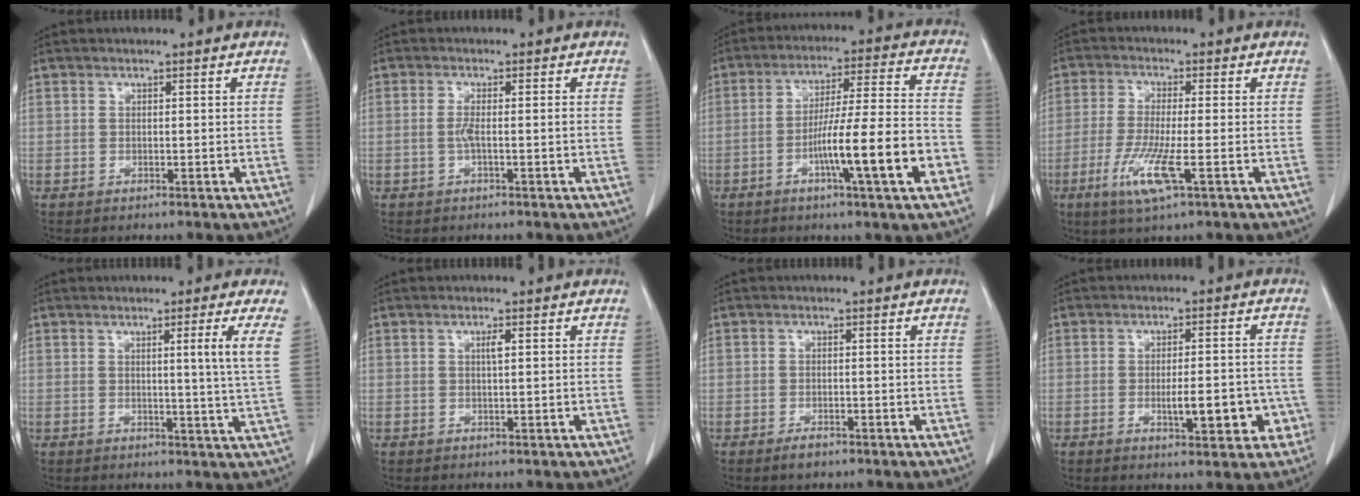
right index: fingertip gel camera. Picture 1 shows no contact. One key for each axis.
{"total": 1.8, "fx": -0.3, "fy": 0.0, "fz": 1.8, "tx": -0.032, "ty": 0.003, "tz": -0.005}
{"total": 13.9, "fx": -4.9, "fy": 0.0, "fz": 13.0, "tx": -0.211, "ty": 0.002, "tz": -0.078}
{"total": 7.4, "fx": -2.8, "fy": 0.3, "fz": 6.9, "tx": -0.141, "ty": -0.019, "tz": -0.053}
{"total": 4.8, "fx": 1.5, "fy": -1.8, "fz": 4.2, "tx": -0.066, "ty": -0.017, "tz": 0.025}
{"total": 1.0, "fx": 0.3, "fy": 0.0, "fz": 1.0, "tx": -0.021, "ty": 0.002, "tz": 0.006}
{"total": 1.8, "fx": -1.3, "fy": 0.8, "fz": 1.0, "tx": -0.020, "ty": 0.001, "tz": -0.016}
{"total": 7.0, "fx": -2.1, "fy": 2.2, "fz": 6.3, "tx": -0.080, "ty": 0.008, "tz": -0.018}